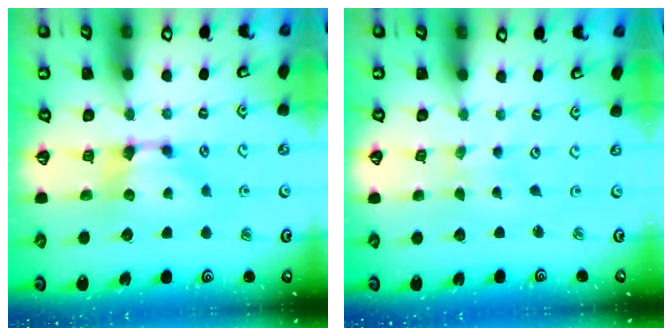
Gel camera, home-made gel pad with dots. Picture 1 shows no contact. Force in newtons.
{"total": 5.3, "press": 5.2, "slide": 0.2}